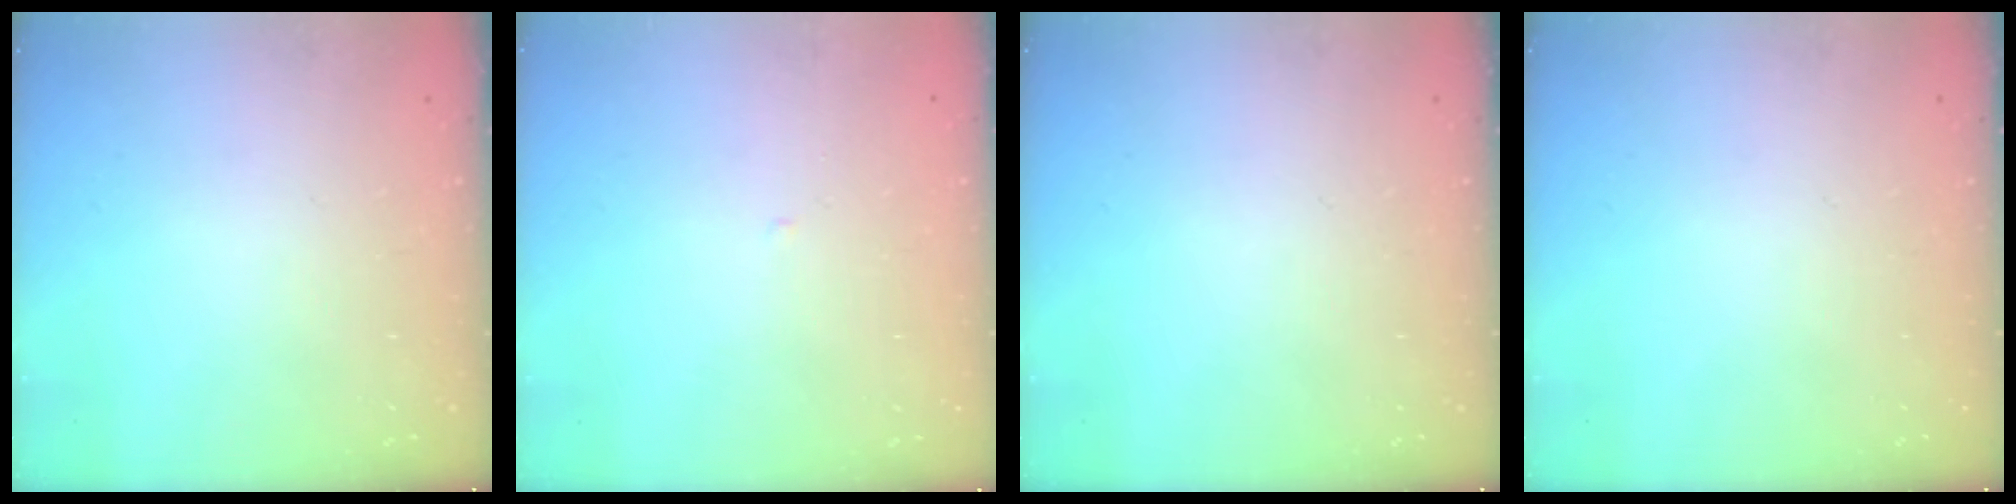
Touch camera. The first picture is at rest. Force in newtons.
{"total": 1.6, "press": 1.6, "slide": 0.3}
{"total": 0.0}
{"total": 0.0}